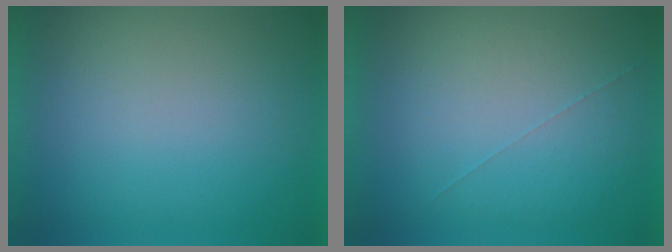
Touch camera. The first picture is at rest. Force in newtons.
{"total": 1.0}